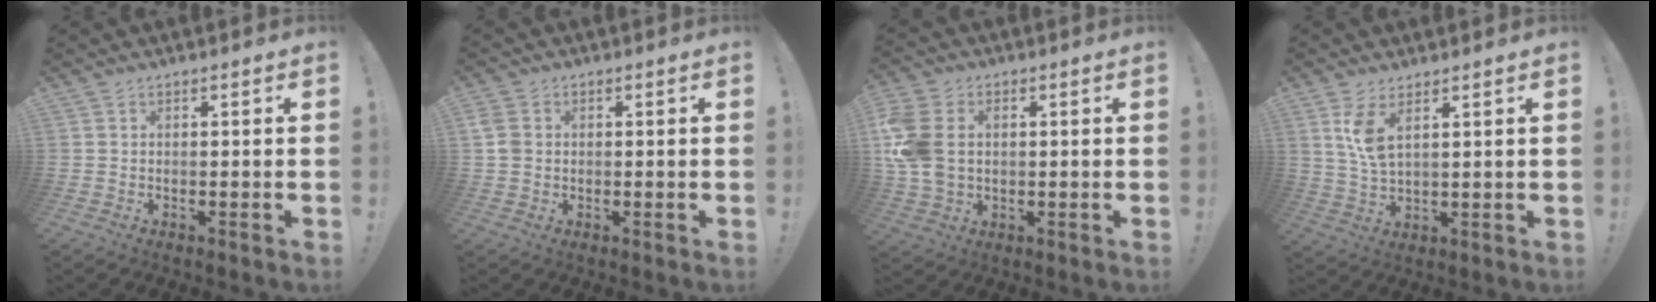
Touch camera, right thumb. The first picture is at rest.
{"total": 4.4, "force": [0.5, 3.7, 2.3], "torque": [-0.050, 0.003, 0.010]}
{"total": 13.0, "force": [1.6, 9.5, 8.7], "torque": [-0.184, -0.005, 0.031]}
{"total": 6.9, "force": [3.6, 2.5, 5.3], "torque": [-0.092, -0.024, 0.061]}